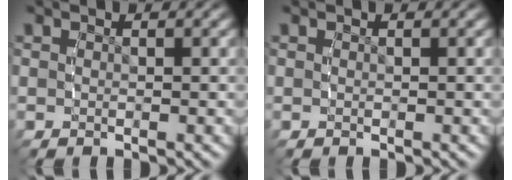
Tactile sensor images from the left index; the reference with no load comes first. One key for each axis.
{"total": 0.0}